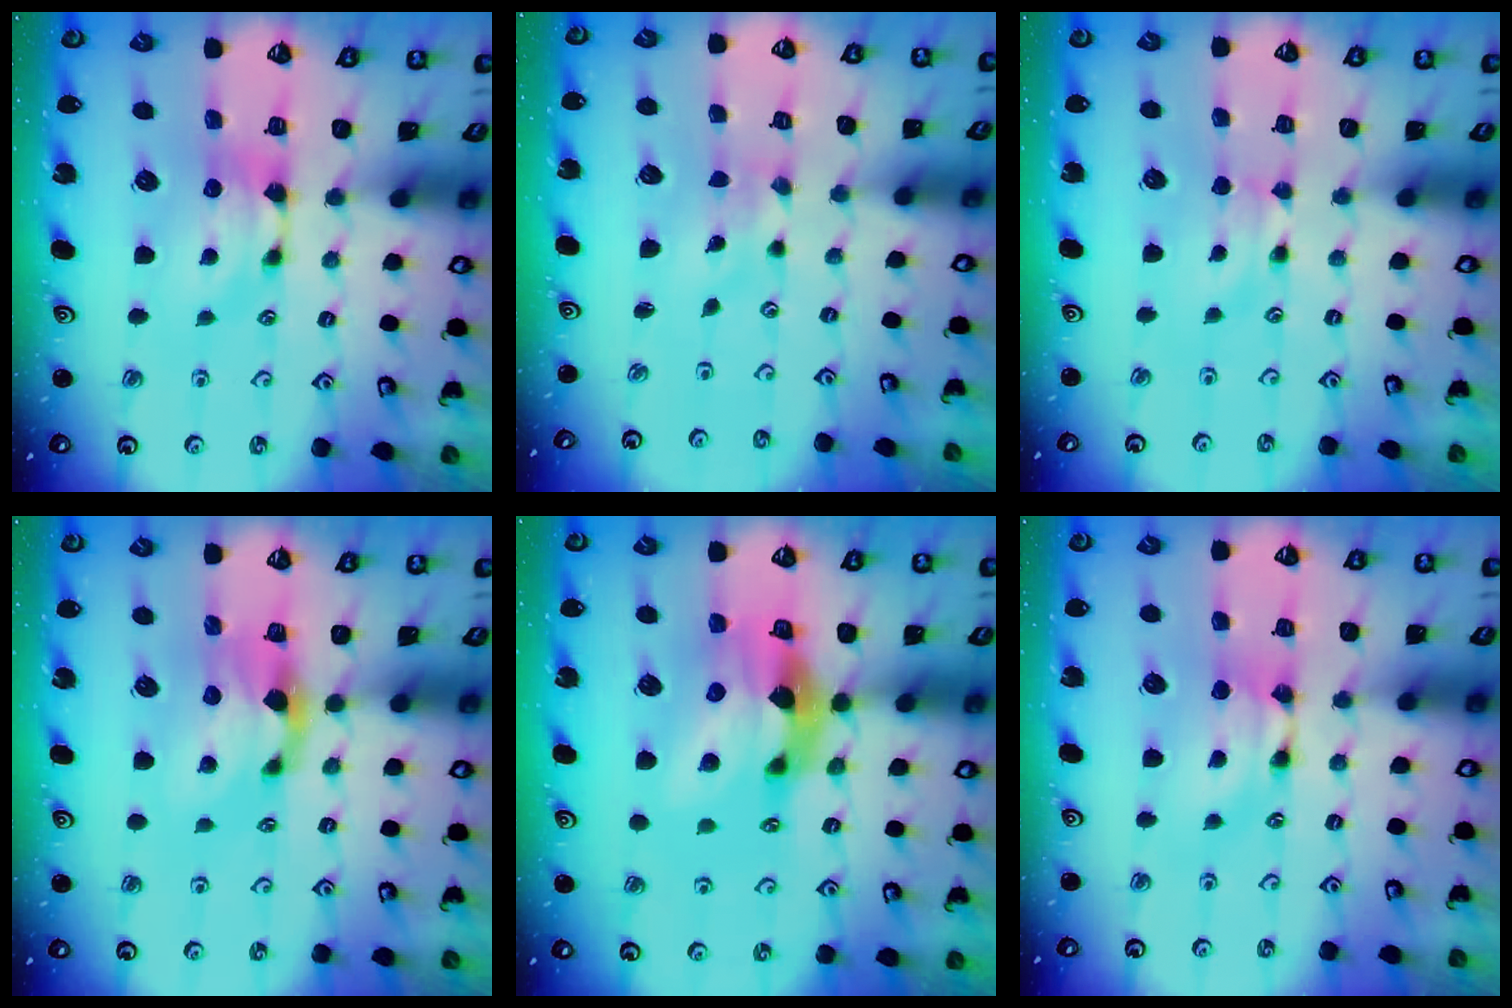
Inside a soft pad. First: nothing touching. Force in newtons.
{"total": 4.7, "press": 4.6, "slide": 0.8}
{"total": 0.9, "press": 0.8, "slide": 0.5}
{"total": 1.7, "press": 1.0, "slide": 1.4}
{"total": 10.0, "press": 9.8, "slide": 2.2}
{"total": 1.7, "press": 1.7, "slide": 0.2}